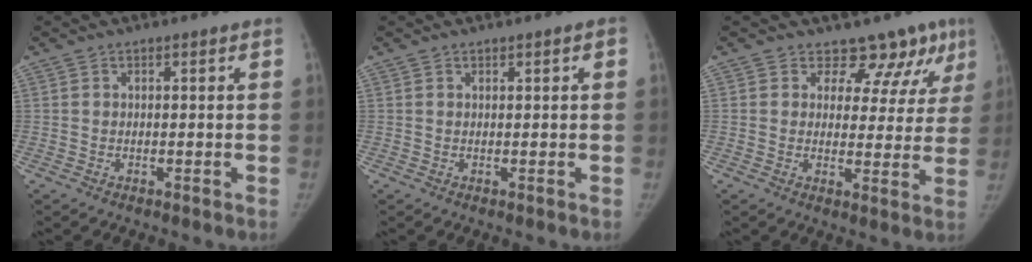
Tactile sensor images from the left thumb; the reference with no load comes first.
{"total": 0.7, "force": [0.3, 0.2, 0.6], "torque": [-0.006, 0.002, 0.003]}
{"total": 10.0, "force": [7.7, 5.9, 2.5], "torque": [0.024, -0.035, 0.073]}